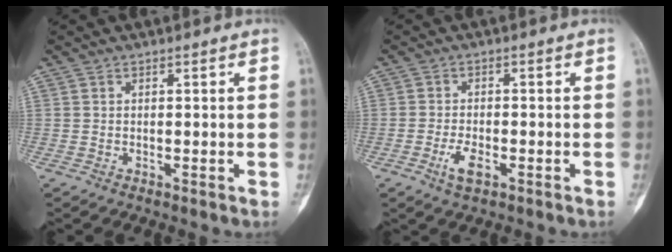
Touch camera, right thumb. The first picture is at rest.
{"total": 3.8, "force": [-1.8, 1.6, 3.0], "torque": [-0.054, 0.003, -0.032]}